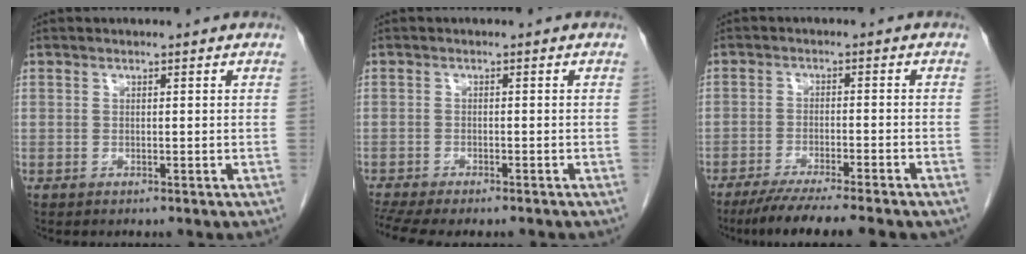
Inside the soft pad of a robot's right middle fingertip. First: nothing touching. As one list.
[{"total": 9.1, "force": [-7.7, 2.1, 4.4], "torque": [-0.081, -0.003, -0.116]}, {"total": 10.2, "force": [-8.2, 0.0, 6.0], "torque": [-0.078, -0.024, -0.125]}]